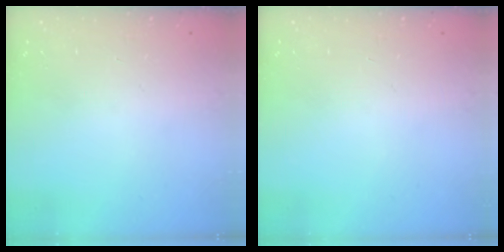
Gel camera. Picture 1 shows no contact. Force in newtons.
{"total": 0.0}